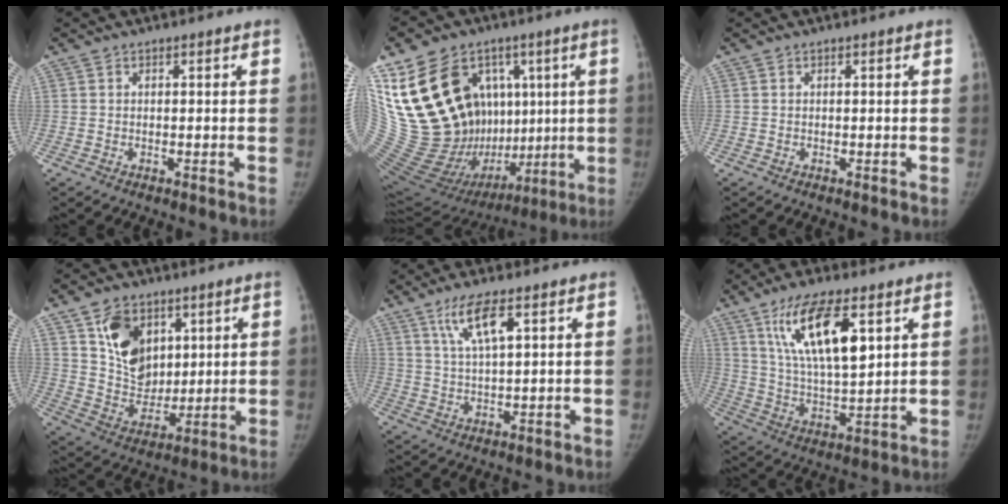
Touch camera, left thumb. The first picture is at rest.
{"total": 31.0, "force": [6.5, 21.4, 21.5], "torque": [-0.348, 0.021, 0.143]}
{"total": 0.0}
{"total": 13.3, "force": [5.7, 9.7, 7.1], "torque": [-0.084, -0.036, 0.115]}
{"total": 7.4, "force": [3.7, 1.7, 6.2], "torque": [-0.120, -0.014, 0.077]}
{"total": 16.1, "force": [7.3, 5.6, 13.2], "torque": [-0.221, -0.031, 0.138]}